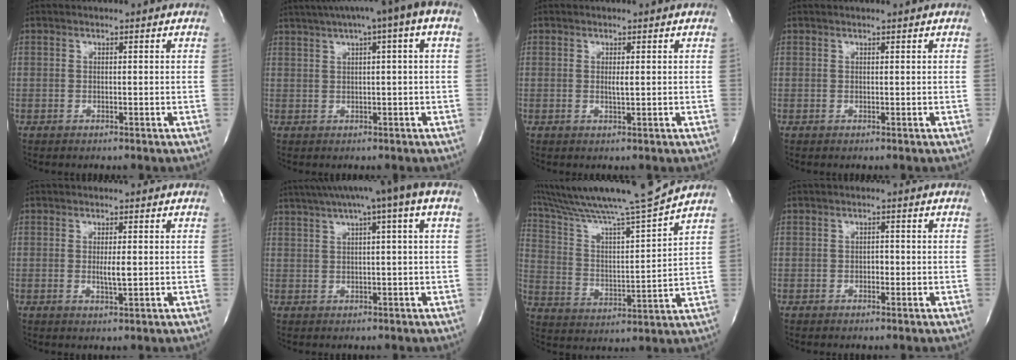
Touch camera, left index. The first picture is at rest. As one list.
[{"total": 10.9, "force": [5.7, 0.6, 9.2], "torque": [-0.147, 0.041, 0.077]}, {"total": 0.9, "force": [0.2, 0.0, 0.9], "torque": [-0.021, -0.003, 0.004]}, {"total": 0.9, "force": [0.9, -0.2, 0.2], "torque": [0.000, 0.005, 0.015]}, {"total": 2.1, "force": [0.0, 0.1, 2.1], "torque": [-0.039, -0.006, 0.001]}, {"total": 12.5, "force": [7.4, 0.1, 10.0], "torque": [-0.167, 0.047, 0.102]}, {"total": 17.8, "force": [15.7, -1.6, 8.3], "torque": [-0.151, -0.017, 0.257]}, {"total": 0.9, "force": [-0.3, 0.6, 0.6], "torque": [-0.005, 0.002, -0.006]}]